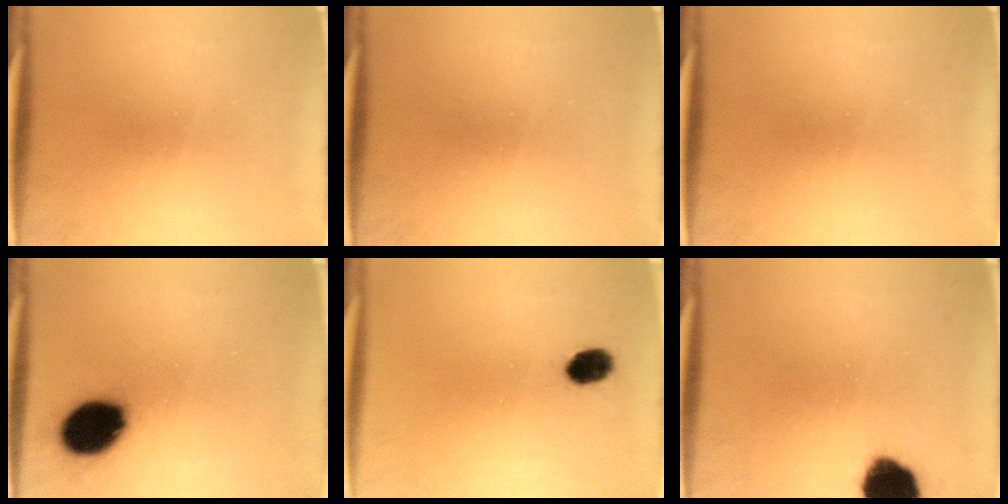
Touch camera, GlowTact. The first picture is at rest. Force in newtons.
{"total": 0.0}
{"total": 0.0}
{"total": 13.6}
{"total": 4.4}
{"total": 11.4}